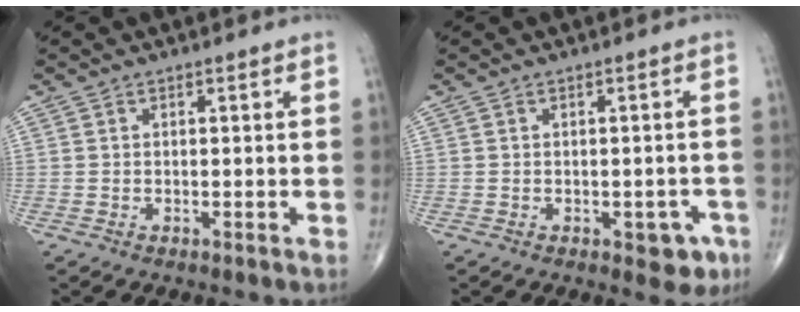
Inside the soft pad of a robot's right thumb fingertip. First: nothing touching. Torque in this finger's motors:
{"motor_torque": [0.80, 0.61, -0.11, -0.06, 0.01]}